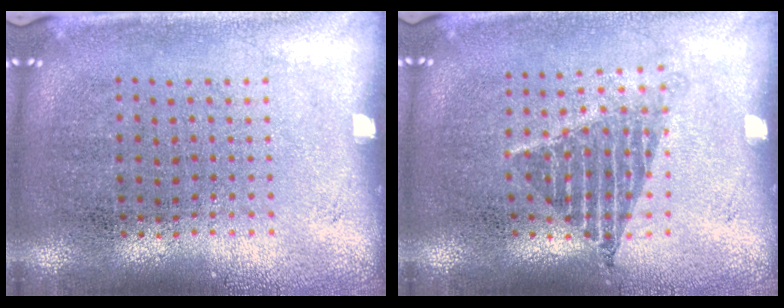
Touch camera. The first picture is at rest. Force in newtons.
{"total": 1.2, "press": 1.0, "slide": 0.7}